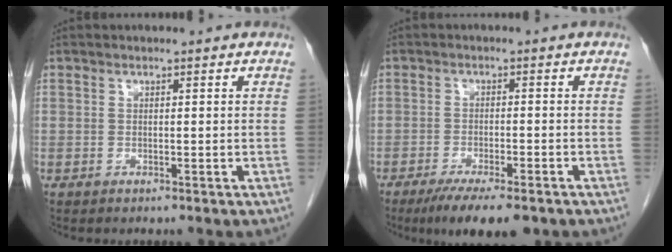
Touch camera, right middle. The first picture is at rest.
{"total": 9.1, "force": [-6.6, 1.9, 5.9], "torque": [-0.083, -0.015, -0.100]}